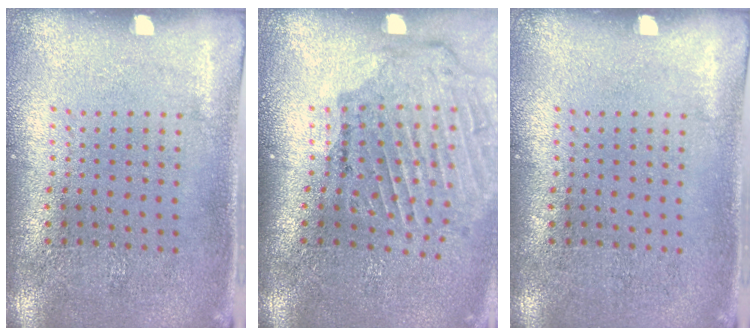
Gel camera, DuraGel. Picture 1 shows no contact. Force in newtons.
{"total": 1.9, "press": 1.8, "slide": 0.3}
{"total": 0.0}